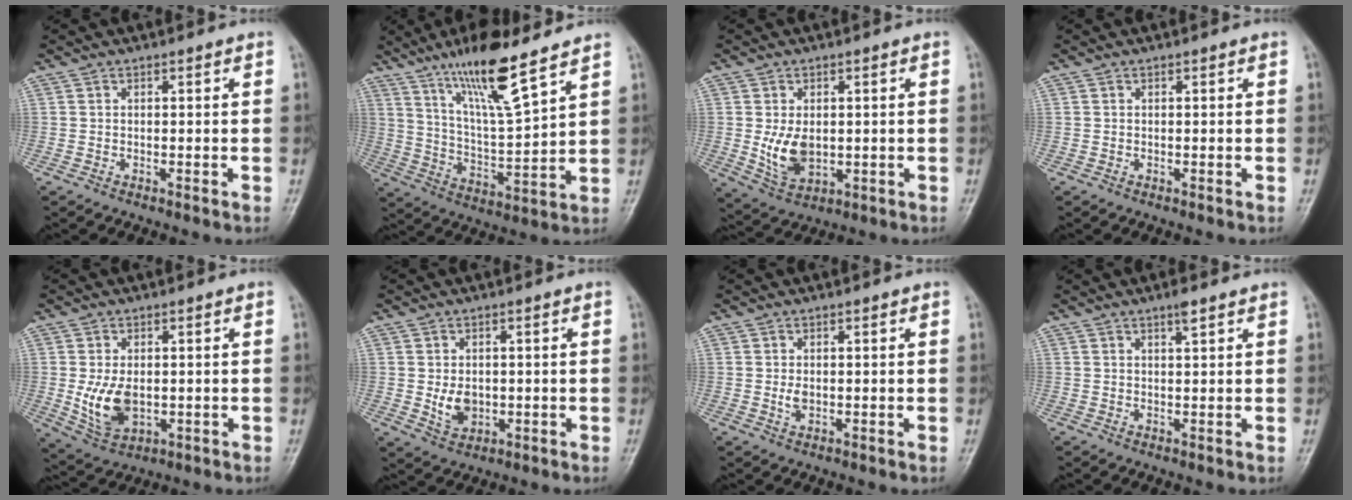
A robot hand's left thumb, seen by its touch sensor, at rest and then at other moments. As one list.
[{"total": 14.6, "force": [10.0, 2.1, 10.4], "torque": [-0.181, -0.059, 0.189]}, {"total": 7.2, "force": [-0.1, 4.7, 5.5], "torque": [-0.086, -0.008, 0.012]}, {"total": 0.0}, {"total": 8.2, "force": [-0.7, 5.2, 6.3], "torque": [-0.108, -0.006, 0.002]}, {"total": 5.0, "force": [-0.3, 3.7, 3.4], "torque": [-0.041, -0.004, 0.004]}, {"total": 2.1, "force": [0.0, 1.3, 1.6], "torque": [-0.027, -0.001, 0.001]}, {"total": 1.9, "force": [1.3, 0.3, 1.4], "torque": [-0.024, -0.004, 0.022]}]